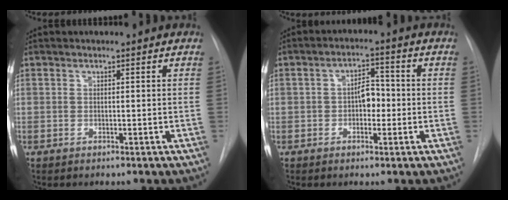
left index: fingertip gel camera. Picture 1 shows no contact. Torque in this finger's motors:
{"motor_torque": [0.16, 0.24, 0.07, 0.01]}